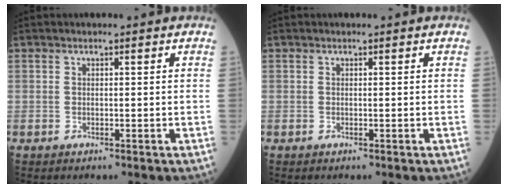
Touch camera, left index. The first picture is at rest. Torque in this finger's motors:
{"motor_torque": [0.00, 0.00, -0.03, 0.00]}